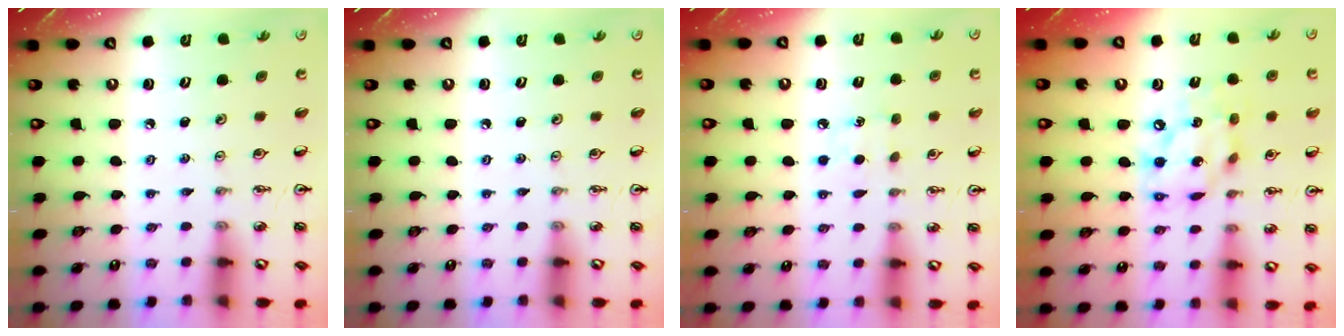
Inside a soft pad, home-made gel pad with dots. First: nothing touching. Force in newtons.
{"total": 0.0}
{"total": 5.3, "press": 5.2, "slide": 0.6}
{"total": 14.4, "press": 14.3, "slide": 1.7}